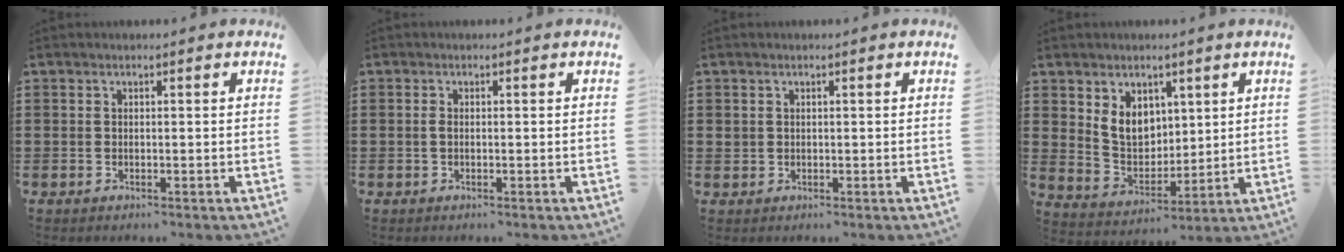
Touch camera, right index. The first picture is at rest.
{"total": 0.8, "force": [-0.1, 0.4, 0.8], "torque": [-0.017, 0.000, -0.003]}
{"total": 0.9, "force": [0.3, 0.8, 0.1], "torque": [-0.002, 0.005, 0.006]}
{"total": 6.7, "force": [2.7, 5.2, 3.2], "torque": [-0.074, 0.010, 0.051]}